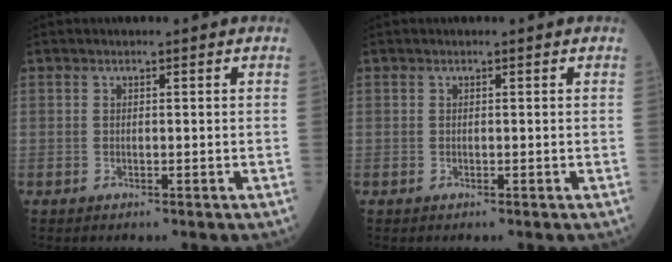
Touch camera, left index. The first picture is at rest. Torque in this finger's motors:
{"motor_torque": [0.15, -0.02, 0.04, 0.01]}